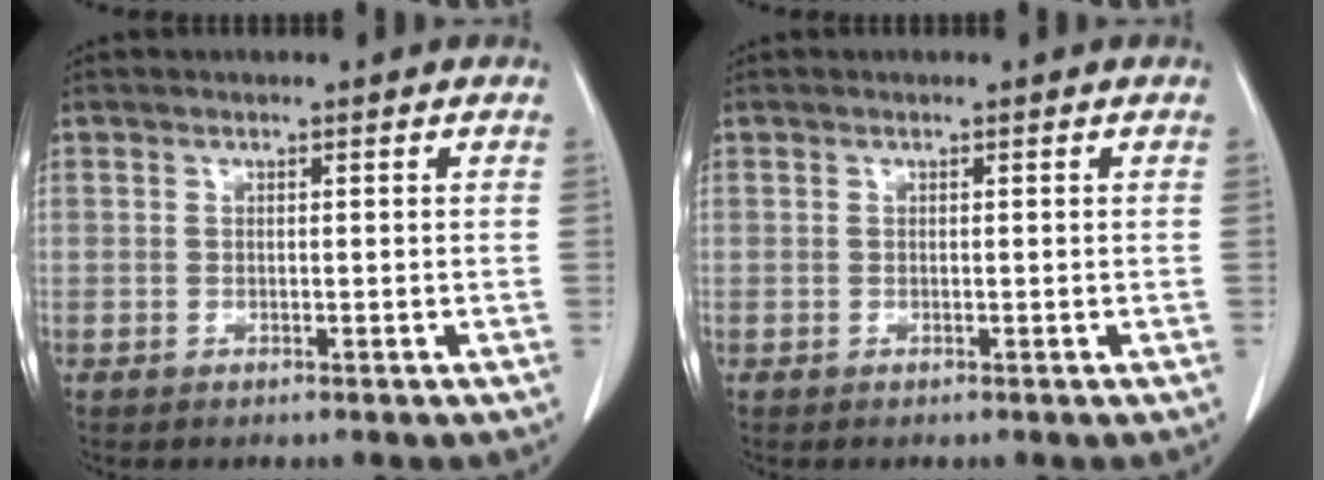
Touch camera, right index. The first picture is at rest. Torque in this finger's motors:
{"motor_torque": [-0.04, 0.04, 0.02, -0.01]}